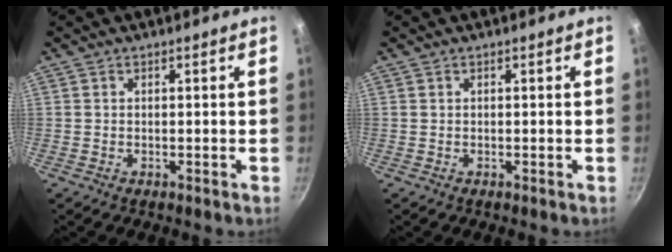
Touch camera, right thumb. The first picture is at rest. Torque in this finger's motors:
{"motor_torque": [0.00, 0.00, -0.05, 0.04, 0.00]}